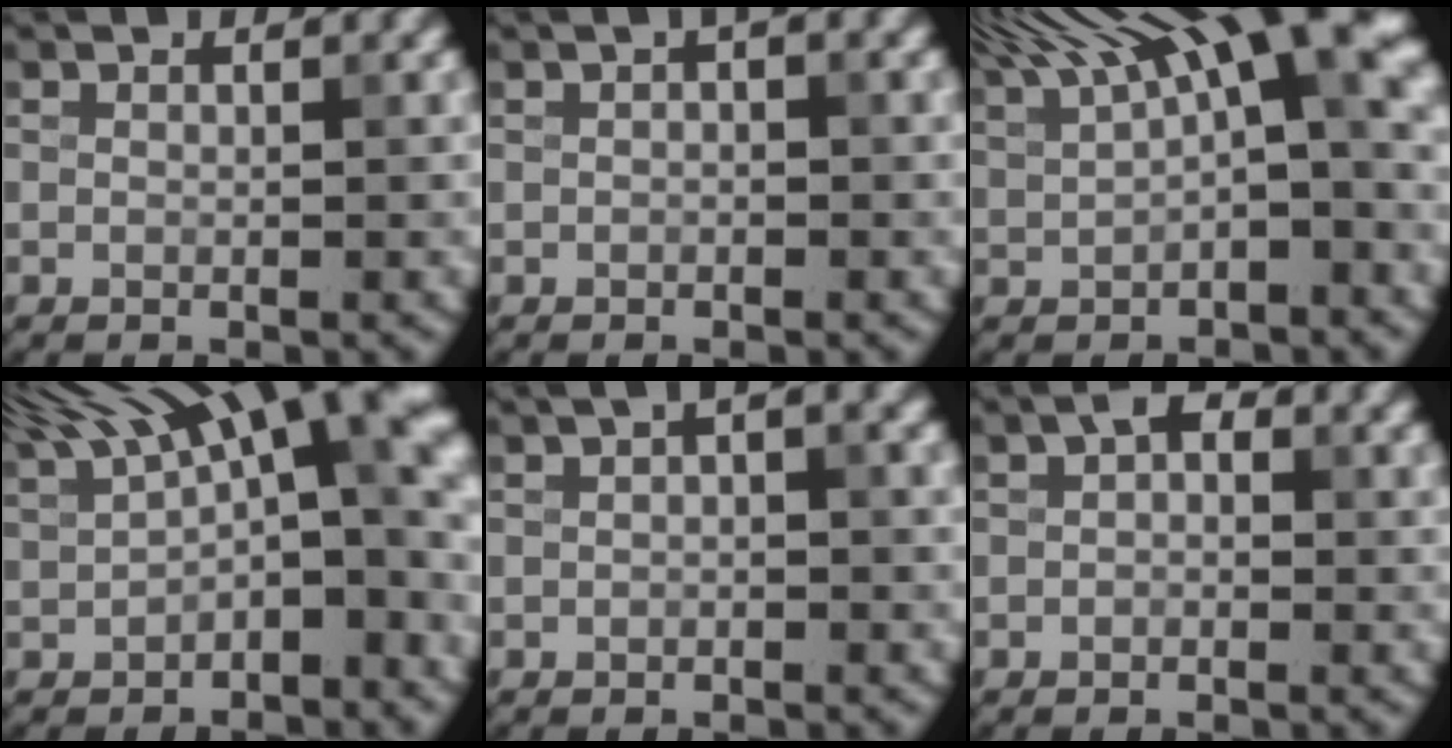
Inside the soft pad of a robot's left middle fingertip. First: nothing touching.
{"total": 0.9, "force": [0.1, 0.5, 0.7], "torque": [-0.013, 0.003, 0.000]}
{"total": 12.3, "force": [5.5, 3.9, 10.3], "torque": [-0.158, 0.024, 0.085]}
{"total": 12.3, "force": [3.7, 5.6, 10.3], "torque": [-0.134, 0.012, 0.057]}
{"total": 2.0, "force": [0.6, 0.8, 1.8], "torque": [-0.022, 0.008, 0.001]}
{"total": 1.3, "force": [0.1, 1.0, 0.8], "torque": [-0.013, 0.004, -0.003]}